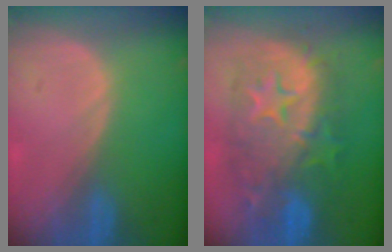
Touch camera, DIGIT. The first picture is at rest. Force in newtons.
{"total": 12.4, "press": 12.3, "slide": 1.0}